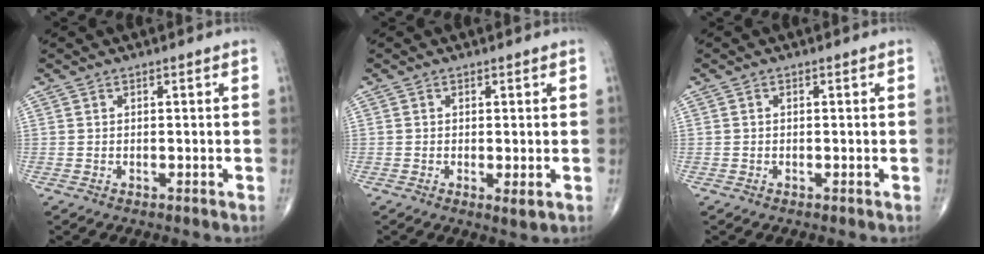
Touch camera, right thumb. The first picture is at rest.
{"total": 1.9, "force": [-0.4, 0.4, 1.8], "torque": [-0.036, -0.009, -0.008]}
{"total": 0.0}